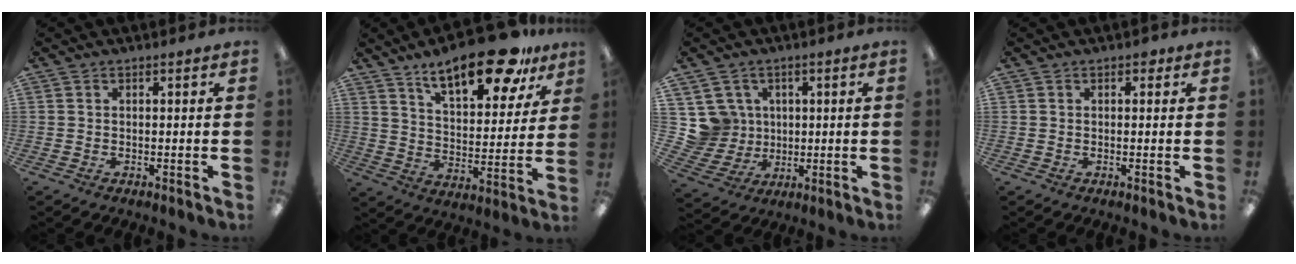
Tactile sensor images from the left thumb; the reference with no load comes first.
{"total": 19.1, "force": [13.6, 6.9, 11.5], "torque": [-0.169, -0.078, 0.223]}
{"total": 8.7, "force": [2.8, 8.1, 0.8], "torque": [-0.043, -0.013, 0.063]}
{"total": 0.9, "force": [0.4, 0.6, 0.5], "torque": [-0.004, 0.000, 0.005]}